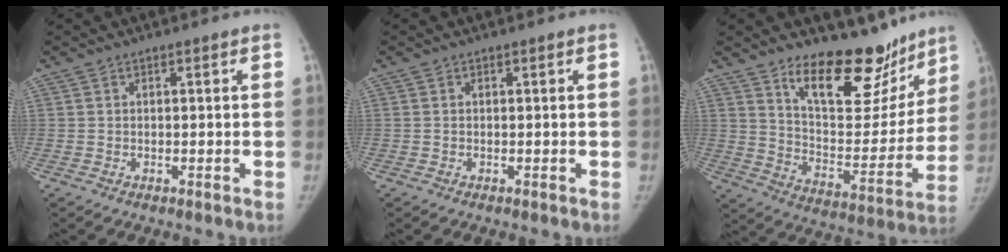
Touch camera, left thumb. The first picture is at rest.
{"total": 0.0}
{"total": 21.0, "force": [15.2, 9.3, 11.1], "torque": [-0.095, -0.106, 0.235]}